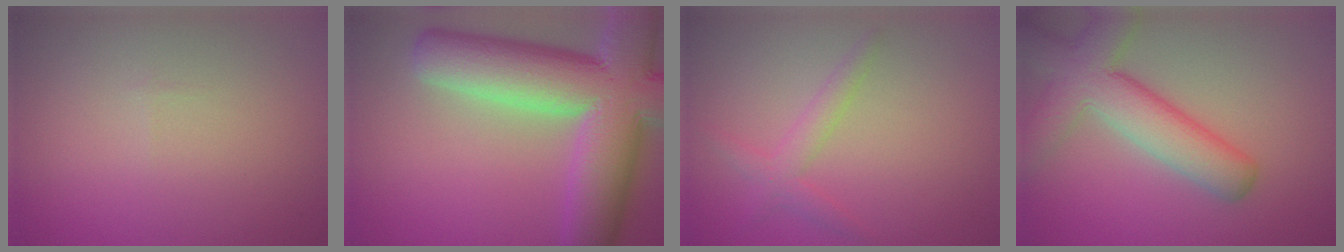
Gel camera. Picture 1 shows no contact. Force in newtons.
{"total": 14.2, "press": 14.2, "slide": 1.0}
{"total": 2.1, "press": 2.1, "slide": 0.0}
{"total": 7.3, "press": 7.2, "slide": 0.4}